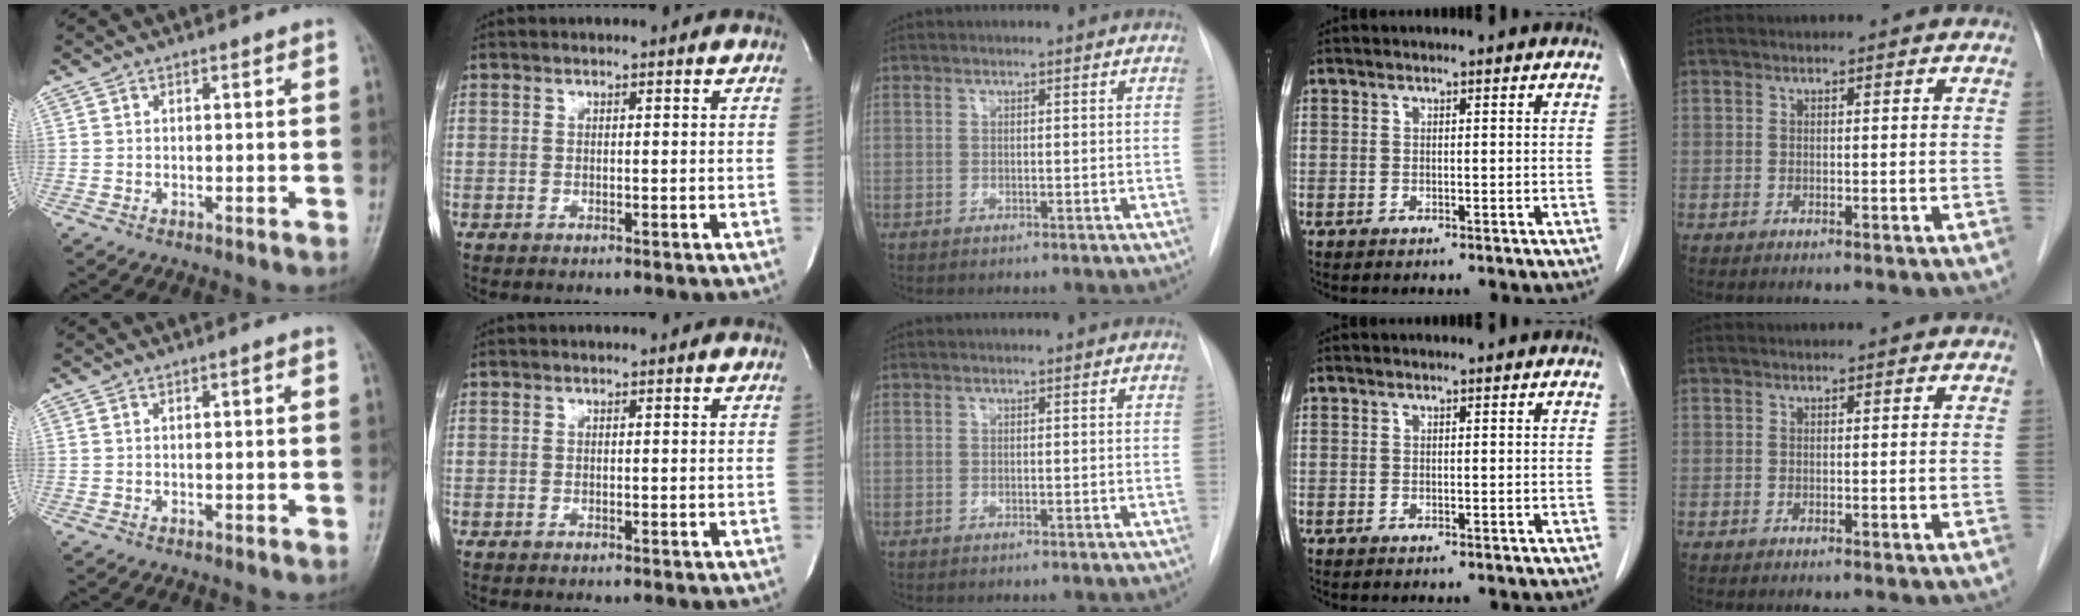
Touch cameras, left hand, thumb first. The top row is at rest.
{"thumb": {"total": 0.5, "force": [-0.1, 0.2, 0.5], "torque": [-0.004, 0.008, -0.001]}}